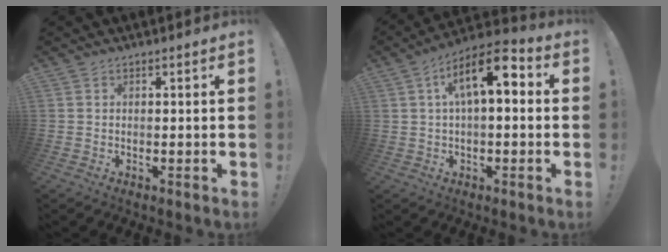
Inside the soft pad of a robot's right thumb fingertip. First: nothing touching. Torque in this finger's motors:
{"motor_torque": [1.36, 1.36, 0.14, 0.12, 0.12]}